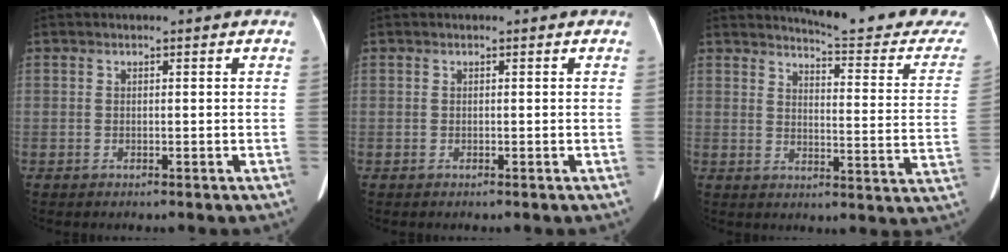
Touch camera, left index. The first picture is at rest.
{"total": 0.0}
{"total": 19.0, "force": [18.4, 0.7, 4.5], "torque": [-0.054, -0.119, 0.201]}